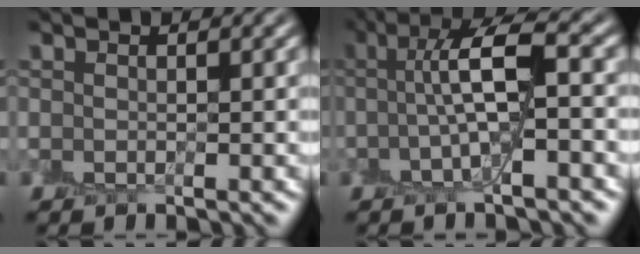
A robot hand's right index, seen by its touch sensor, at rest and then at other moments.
{"total": 5.2, "force": [0.0, 1.0, 5.1], "torque": [-0.096, 0.024, -0.009]}